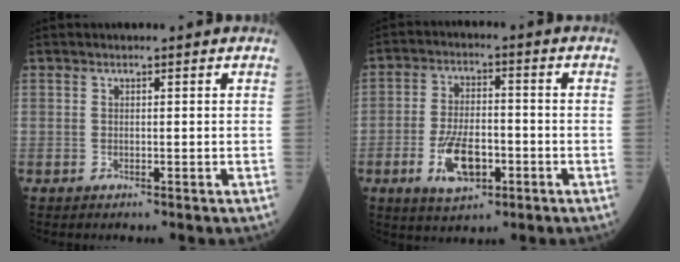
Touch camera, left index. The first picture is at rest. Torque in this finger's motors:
{"motor_torque": [1.35, 0.73, 0.24, 0.06]}